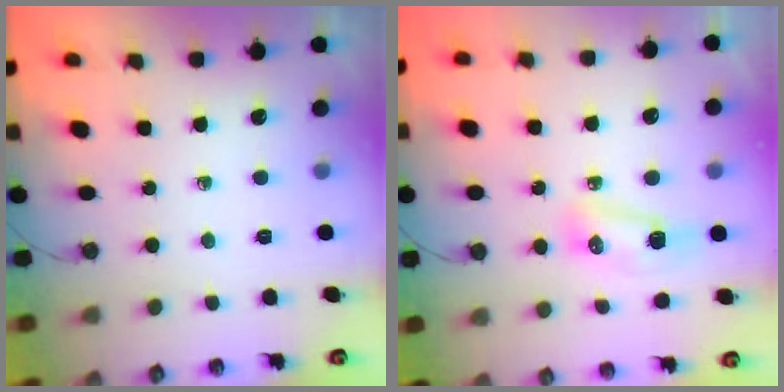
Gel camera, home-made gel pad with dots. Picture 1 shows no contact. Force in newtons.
{"total": 7.9, "press": 7.7, "slide": 1.8}